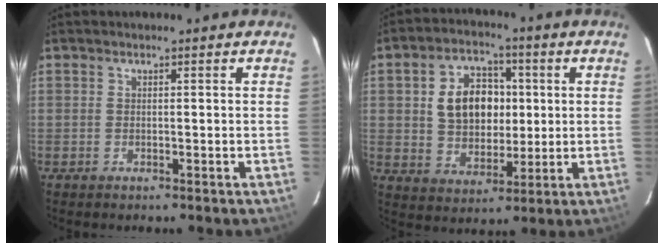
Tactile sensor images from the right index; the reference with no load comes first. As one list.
[{"total": 11.6, "force": [1.8, 8.6, 7.6], "torque": [-0.148, 0.027, 0.042]}]